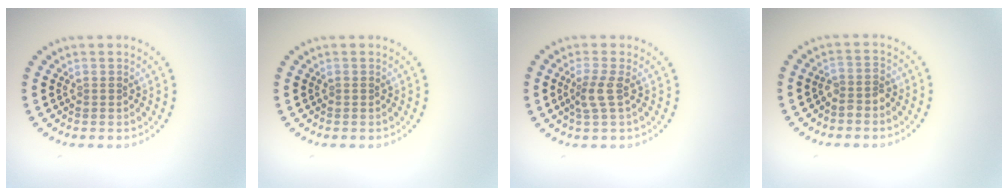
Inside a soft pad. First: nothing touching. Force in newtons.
{"total": 0.0}
{"total": 2.1, "press": 1.6, "slide": 1.3}
{"total": 1.7, "press": 1.4, "slide": 1.0}